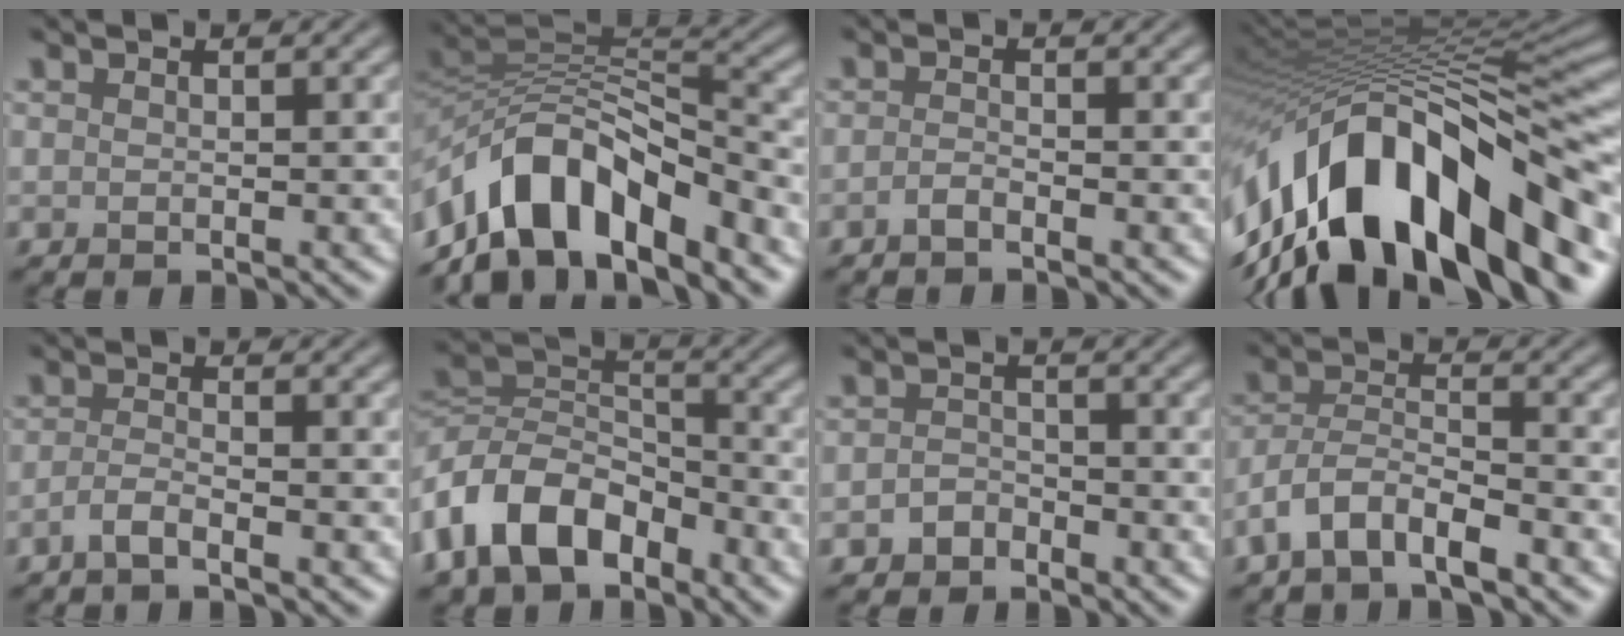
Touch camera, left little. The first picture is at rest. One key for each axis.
{"total": 9.7, "fx": -5.7, "fy": 4.3, "fz": 6.5, "tx": -0.097, "ty": 0.009, "tz": -0.102}
{"total": 0.9, "fx": -0.7, "fy": 0.2, "fz": 0.6, "tx": -0.013, "ty": 0.002, "tz": -0.018}
{"total": 16.6, "fx": -6.7, "fy": 7.2, "fz": 13.4, "tx": -0.220, "ty": 0.020, "tz": -0.113}
{"total": 1.6, "fx": -1.1, "fy": 0.2, "fz": 1.2, "tx": -0.026, "ty": 0.000, "tz": -0.030}
{"total": 9.3, "fx": -4.9, "fy": 5.8, "fz": 5.4, "tx": -0.100, "ty": 0.004, "tz": -0.110}
{"total": 1.8, "fx": -1.2, "fy": 1.2, "fz": 0.5, "tx": -0.007, "ty": 0.008, "tz": -0.026}
{"total": 4.8, "fx": -3.5, "fy": 1.8, "fz": 2.9, "tx": -0.053, "ty": 0.001, "tz": -0.075}